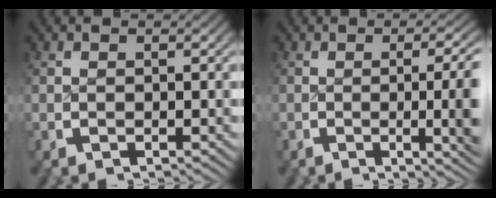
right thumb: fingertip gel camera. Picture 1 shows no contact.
{"total": 6.2, "force": [-1.2, 1.6, 5.9], "torque": [-0.079, 0.002, -0.022]}